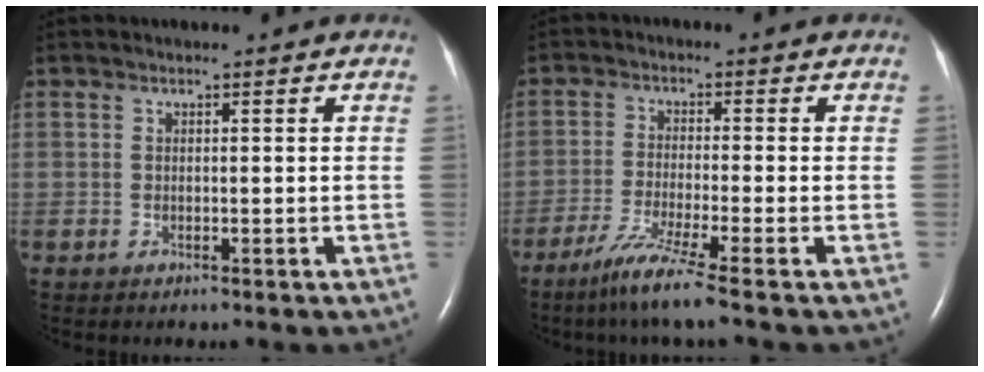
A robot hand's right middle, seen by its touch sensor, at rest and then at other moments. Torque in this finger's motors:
{"motor_torque": [0.84, -0.88, 0.15, 0.06]}